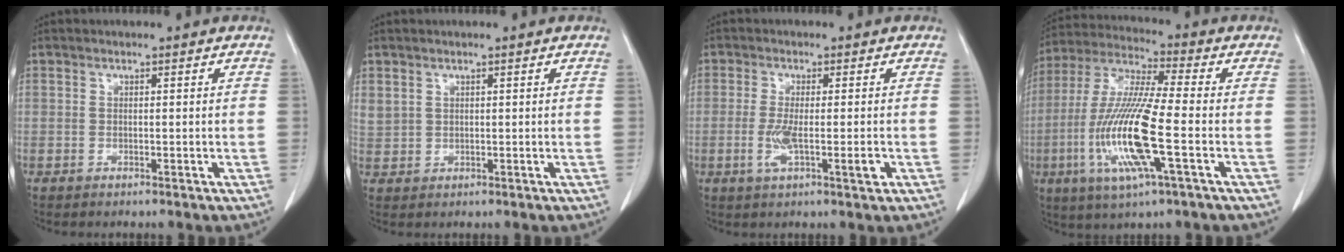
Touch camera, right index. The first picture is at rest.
{"total": 2.6, "force": [1.5, 1.9, 0.8], "torque": [-0.018, 0.008, 0.040]}
{"total": 5.5, "force": [-1.5, 1.0, 5.2], "torque": [-0.097, -0.007, -0.025]}
{"total": 15.5, "force": [-3.9, 1.0, 14.9], "torque": [-0.316, -0.015, -0.079]}